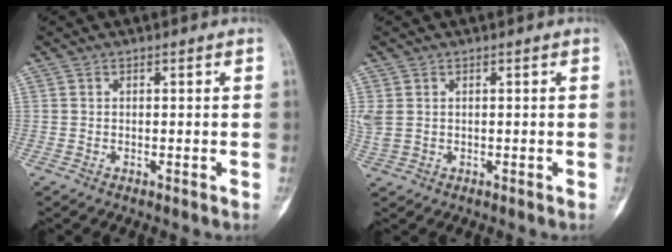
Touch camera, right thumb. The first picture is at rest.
{"total": 3.2, "force": [0.7, 2.3, 2.1], "torque": [-0.068, 0.006, 0.022]}